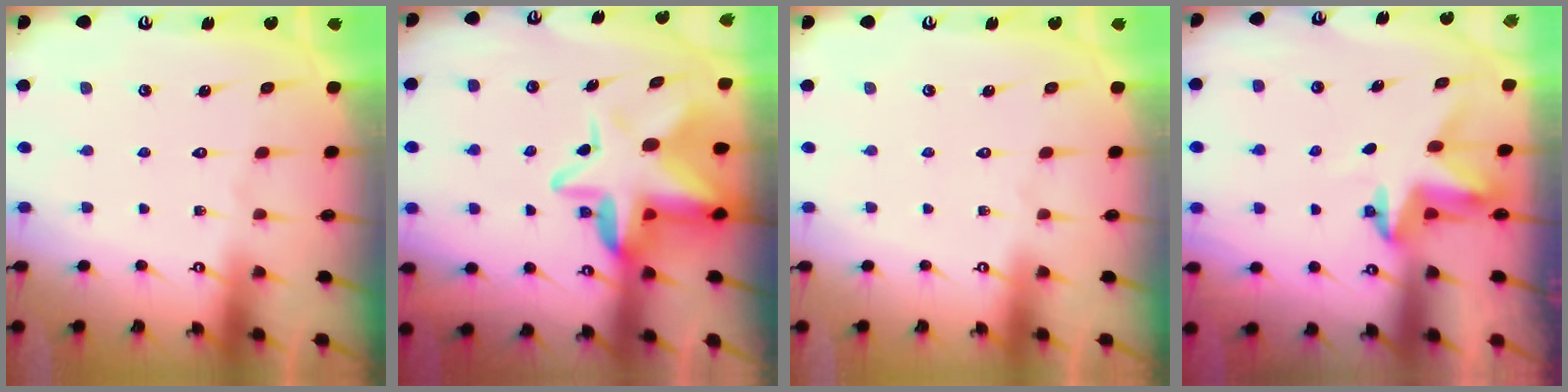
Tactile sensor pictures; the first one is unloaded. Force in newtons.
{"total": 11.1, "press": 11.0, "slide": 1.8}
{"total": 0.0}
{"total": 3.6, "press": 3.6, "slide": 0.3}